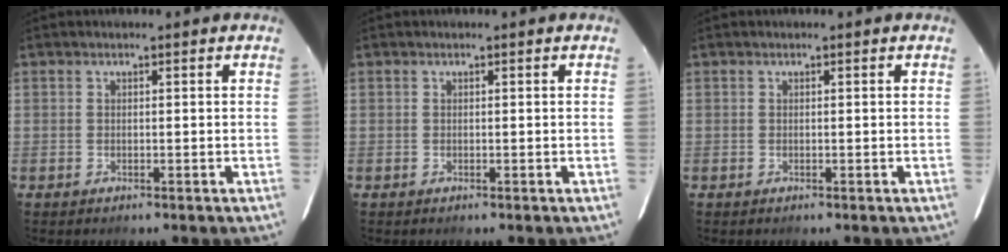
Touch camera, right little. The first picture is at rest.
{"total": 0.0}
{"total": 0.0}